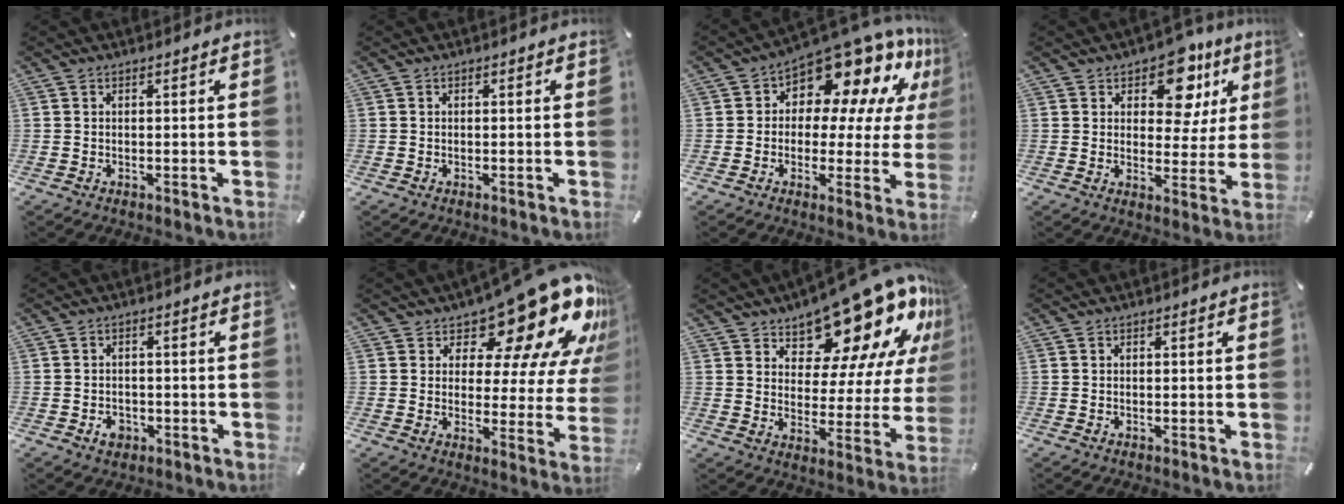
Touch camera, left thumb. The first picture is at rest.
{"total": 0.0}
{"total": 13.5, "force": [9.5, 6.9, 6.7], "torque": [-0.109, -0.082, 0.166]}
{"total": 13.2, "force": [7.2, 7.8, 7.8], "torque": [-0.105, -0.031, 0.122]}
{"total": 3.4, "force": [-1.5, 2.7, 1.4], "torque": [-0.022, 0.007, -0.027]}
{"total": 20.2, "force": [14.4, 8.1, 11.5], "torque": [-0.145, -0.118, 0.235]}
{"total": 19.2, "force": [15.0, 8.7, 8.2], "torque": [-0.103, -0.130, 0.251]}
{"total": 0.0}